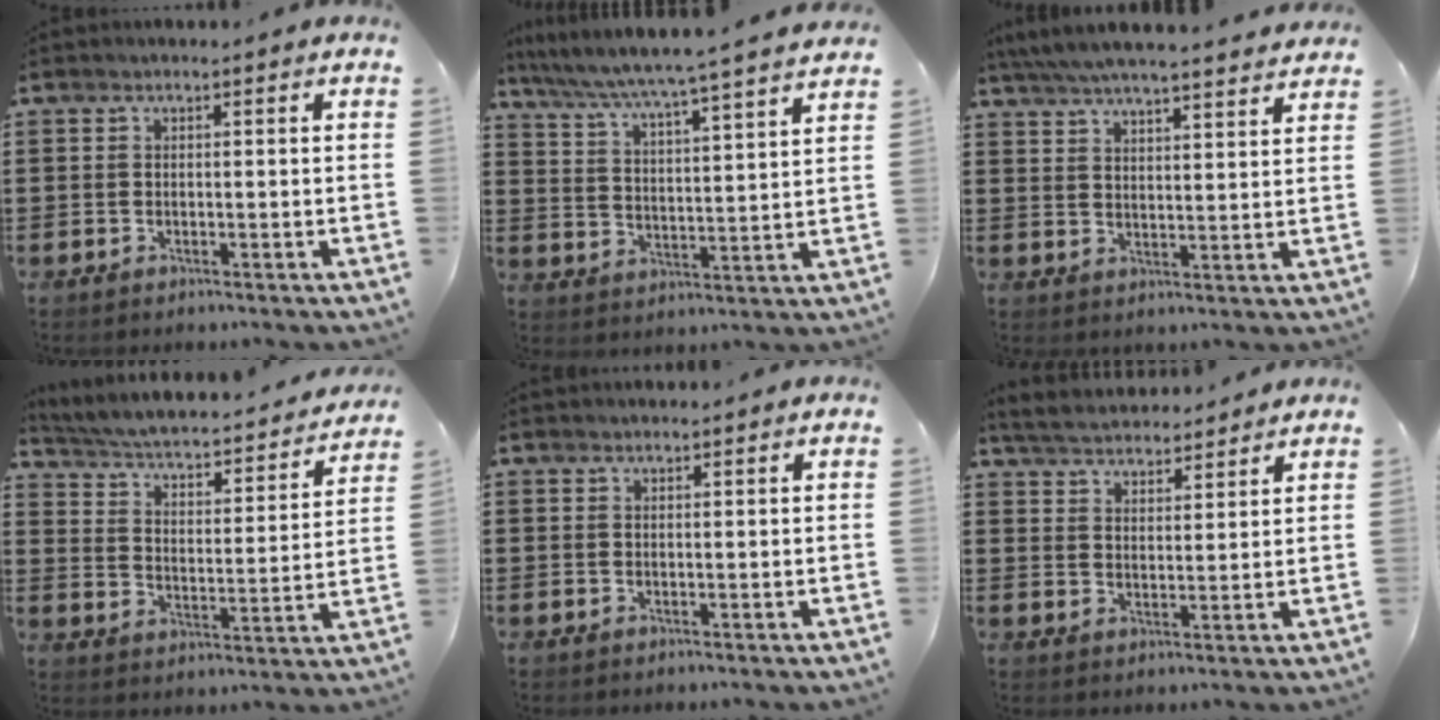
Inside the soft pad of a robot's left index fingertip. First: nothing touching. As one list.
[{"total": 4.7, "force": [4.3, -1.0, 1.6], "torque": [-0.054, -0.041, 0.064]}, {"total": 5.5, "force": [5.3, -0.1, 1.5], "torque": [-0.048, -0.027, 0.095]}, {"total": 3.0, "force": [2.6, 0.5, 1.4], "torque": [-0.045, -0.030, 0.032]}, {"total": 0.9, "force": [0.8, 0.1, 0.1], "torque": [-0.003, -0.001, 0.017]}, {"total": 4.3, "force": [4.3, 0.6, 0.3], "torque": [-0.026, -0.017, 0.077]}]